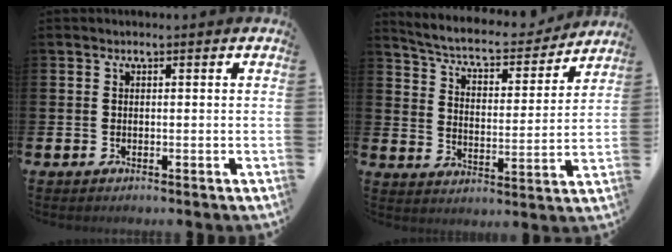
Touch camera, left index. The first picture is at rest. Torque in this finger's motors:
{"motor_torque": [0.97, -1.17, 0.16, 0.08]}